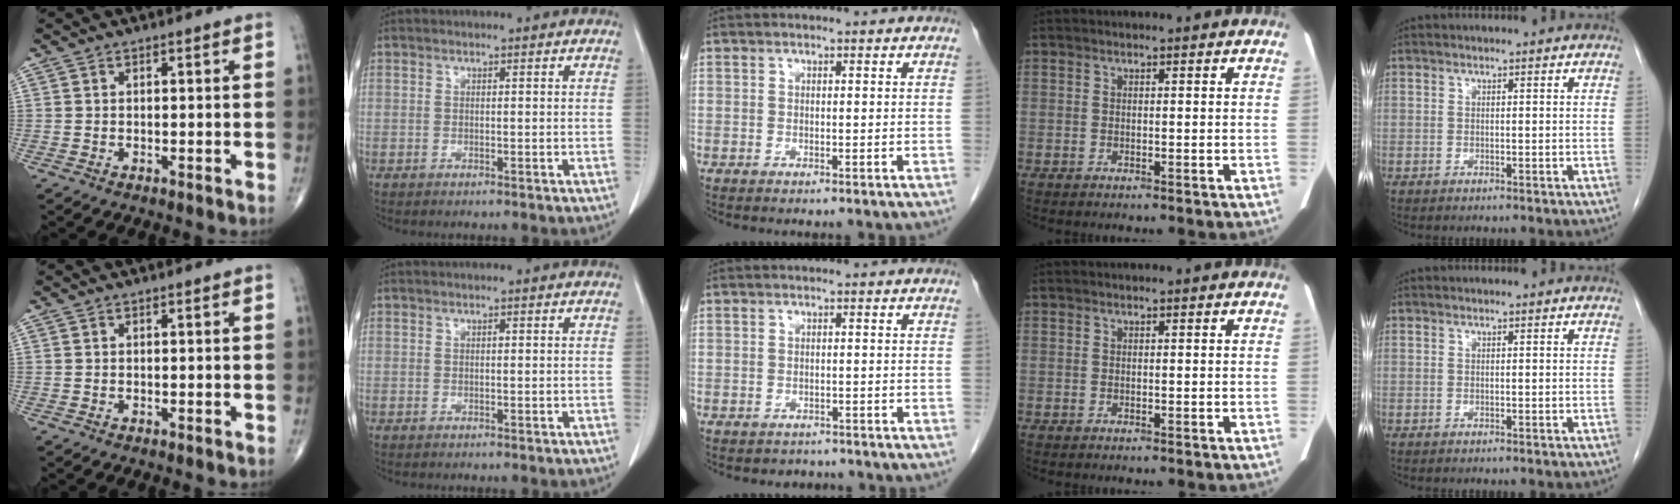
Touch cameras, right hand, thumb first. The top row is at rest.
{"middle": {"total": 2.1, "force": [-1.7, 1.0, -0.3], "torque": [-0.002, 0.000, -0.029]}}